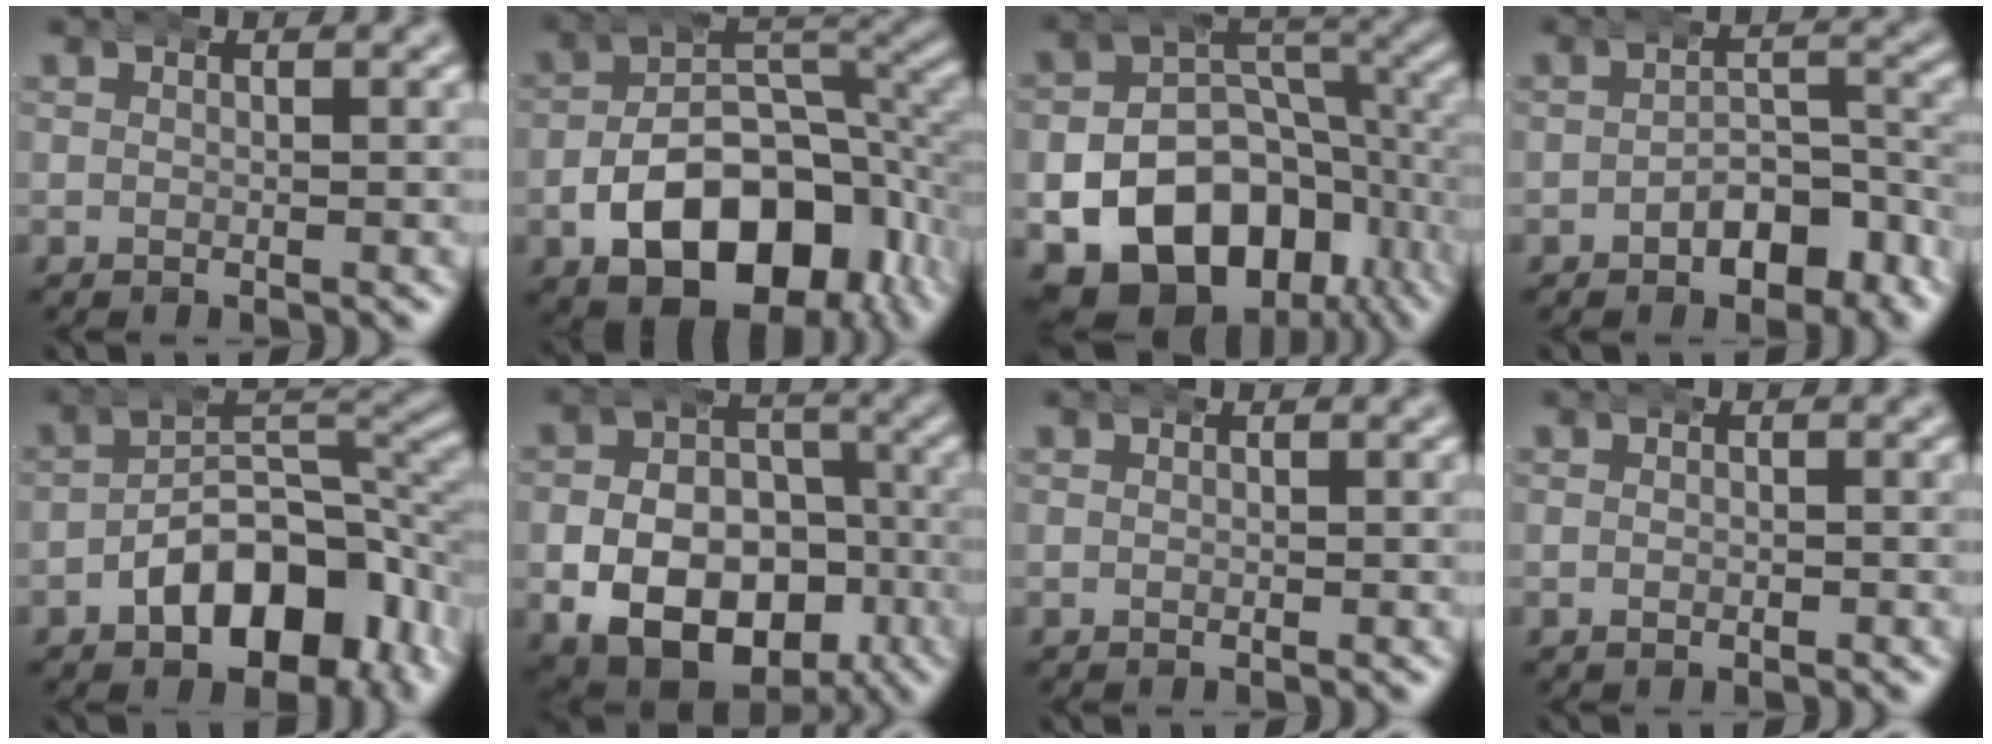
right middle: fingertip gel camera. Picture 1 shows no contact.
{"total": 14.6, "force": [-5.6, 9.4, 9.6], "torque": [-0.153, -0.046, -0.068]}
{"total": 21.2, "force": [-7.5, 17.0, 10.3], "torque": [-0.208, -0.063, -0.112]}
{"total": 4.5, "force": [-3.4, 2.0, 2.3], "torque": [-0.017, -0.002, -0.049]}
{"total": 8.9, "force": [-4.2, 4.9, 6.1], "torque": [-0.075, -0.008, -0.055]}
{"total": 14.4, "force": [-5.1, 11.2, 7.6], "torque": [-0.140, -0.048, -0.067]}
{"total": 0.0}
{"total": 0.6, "force": [-0.3, 0.4, 0.4], "torque": [-0.008, -0.001, -0.003]}